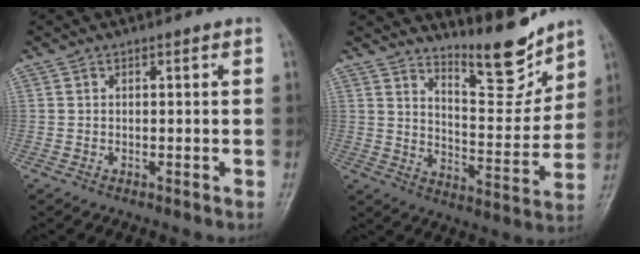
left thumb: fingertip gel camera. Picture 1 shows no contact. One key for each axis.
{"total": 11.2, "fx": 9.9, "fy": 2.4, "fz": 4.8, "tx": -0.046, "ty": -0.085, "tz": 0.167}